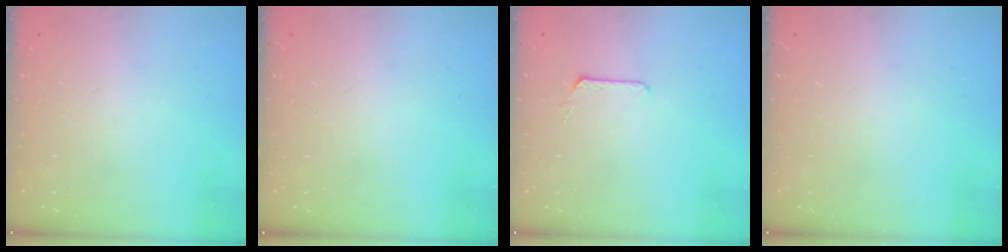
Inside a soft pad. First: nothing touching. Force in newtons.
{"total": 0.0}
{"total": 5.5, "press": 5.5, "slide": 0.5}
{"total": 0.0}